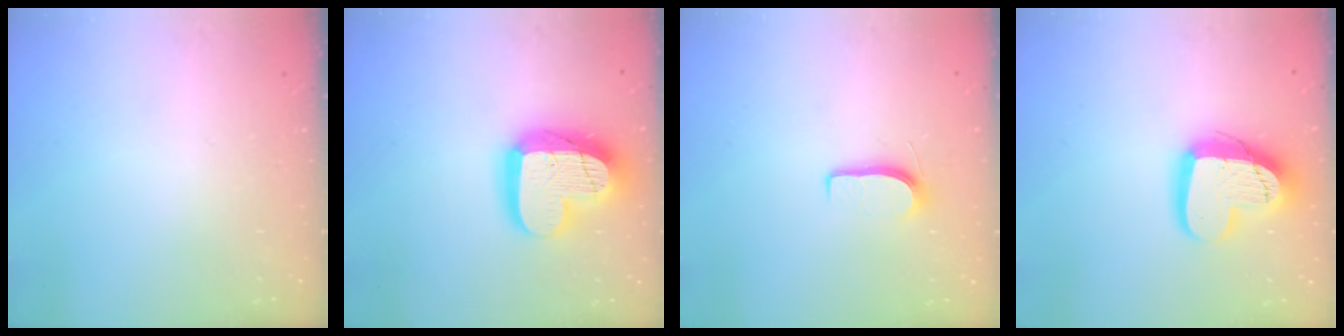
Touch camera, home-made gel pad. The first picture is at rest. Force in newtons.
{"total": 19.8, "press": 19.8, "slide": 1.5}
{"total": 6.1, "press": 6.0, "slide": 0.7}
{"total": 16.4, "press": 16.3, "slide": 1.4}